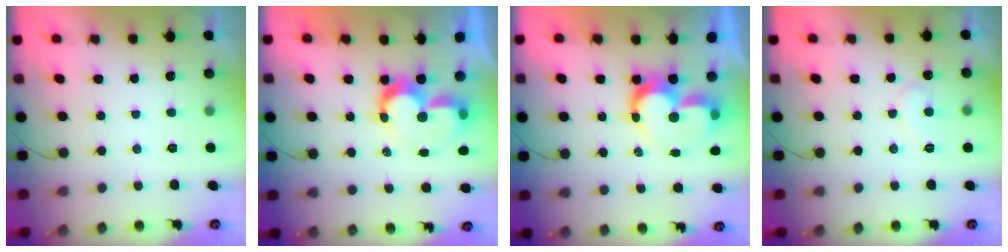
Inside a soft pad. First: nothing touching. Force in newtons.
{"total": 9.6, "press": 9.6, "slide": 0.6}
{"total": 10.7, "press": 10.6, "slide": 1.2}
{"total": 6.3, "press": 6.3, "slide": 0.4}